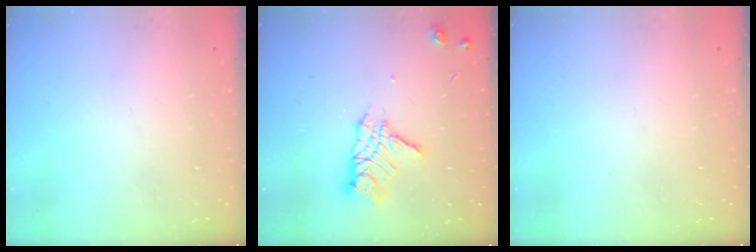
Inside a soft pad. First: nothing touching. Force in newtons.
{"total": 10.6, "press": 10.6, "slide": 0.8}
{"total": 0.0}